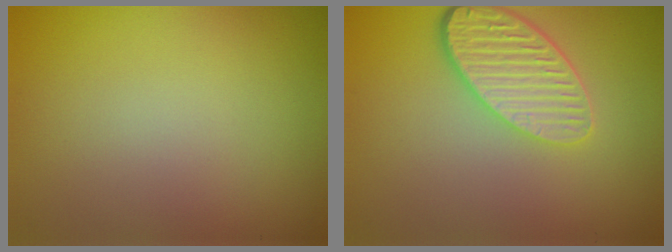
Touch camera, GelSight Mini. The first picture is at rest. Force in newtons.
{"total": 5.0, "press": 3.9, "slide": 3.2}